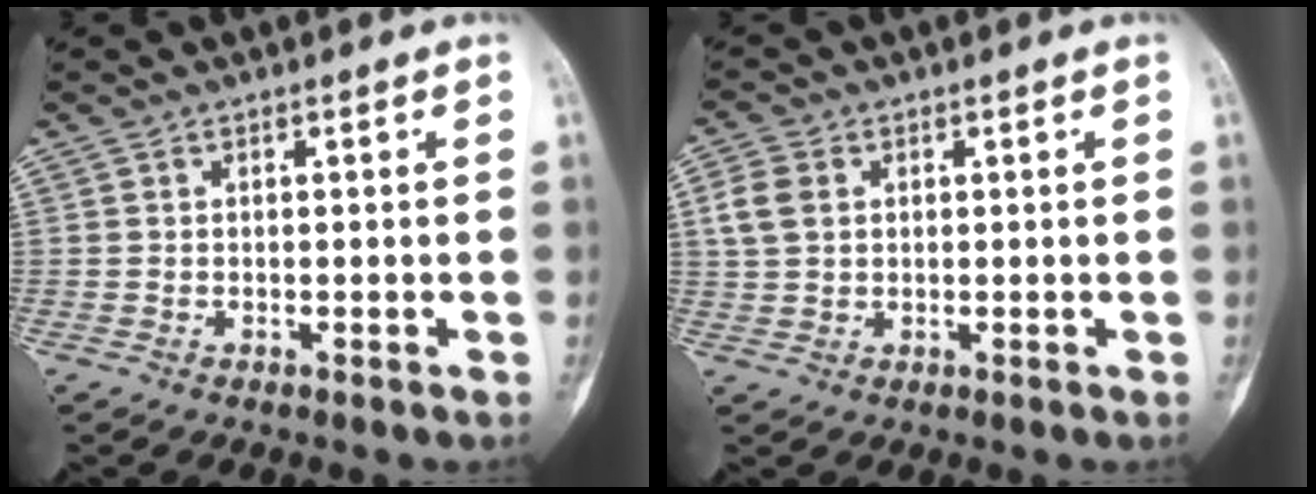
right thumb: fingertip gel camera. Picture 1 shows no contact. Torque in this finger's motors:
{"motor_torque": [-0.30, 0.05, 0.61, 0.16, 0.06]}